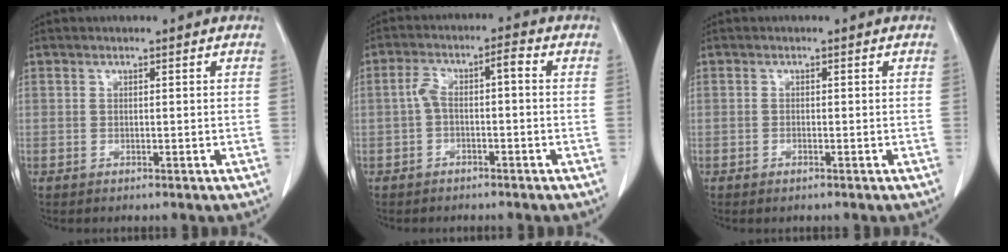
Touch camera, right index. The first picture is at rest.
{"total": 4.9, "force": [-0.5, 1.5, 4.6], "torque": [-0.094, 0.034, -0.009]}
{"total": 0.8, "force": [-0.5, 0.2, 0.5], "torque": [-0.011, -0.002, -0.006]}